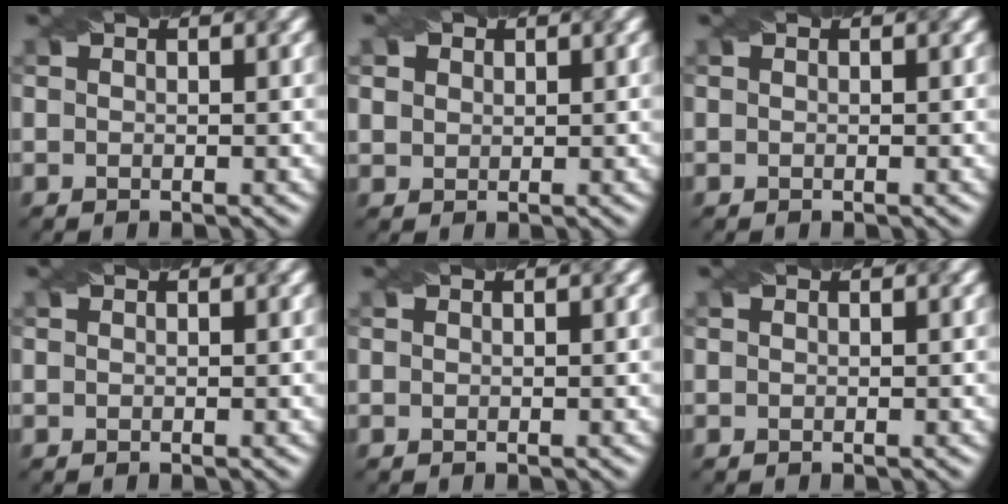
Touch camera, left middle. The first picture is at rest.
{"total": 2.6, "force": [1.5, 1.9, 0.9], "torque": [-0.031, 0.005, 0.033]}
{"total": 0.0}
{"total": 0.0}
{"total": 0.0}
{"total": 0.0}